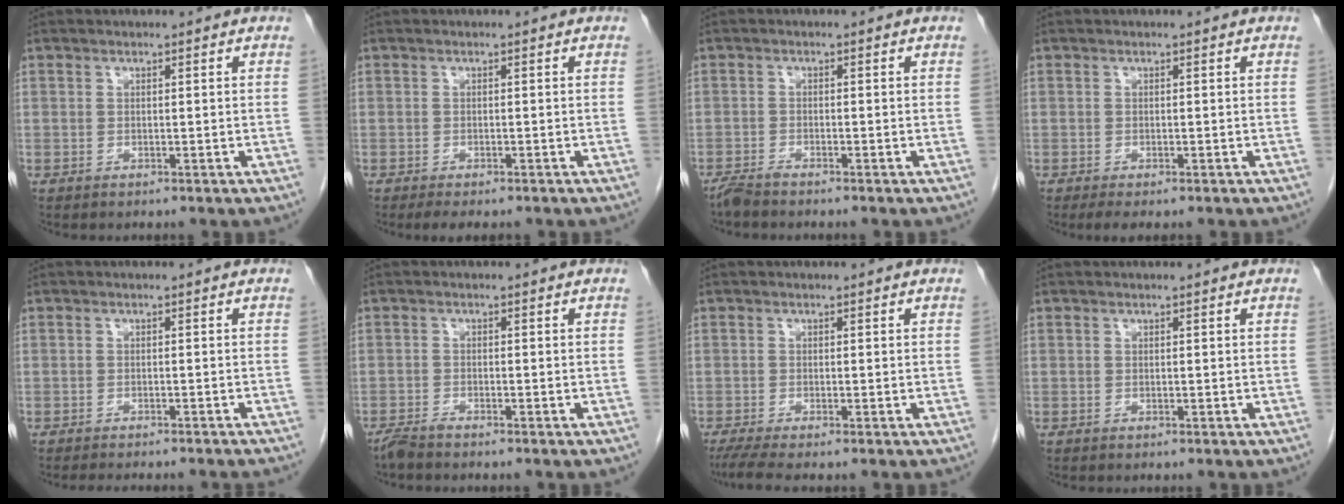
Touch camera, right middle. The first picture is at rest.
{"total": 3.5, "force": [-2.7, 1.1, 1.9], "torque": [-0.027, -0.009, -0.036]}
{"total": 1.8, "force": [-1.7, -0.1, 0.6], "torque": [-0.017, -0.005, -0.034]}
{"total": 2.5, "force": [-1.8, 0.8, 1.6], "torque": [-0.026, -0.008, -0.024]}
{"total": 9.8, "force": [-8.9, 1.0, 4.0], "torque": [-0.037, -0.014, -0.102]}
{"total": 1.8, "force": [-1.7, 0.0, 0.6], "torque": [-0.017, -0.004, -0.033]}
{"total": 3.5, "force": [-2.6, 0.0, 2.3], "torque": [-0.044, -0.011, -0.050]}
{"total": 0.0}